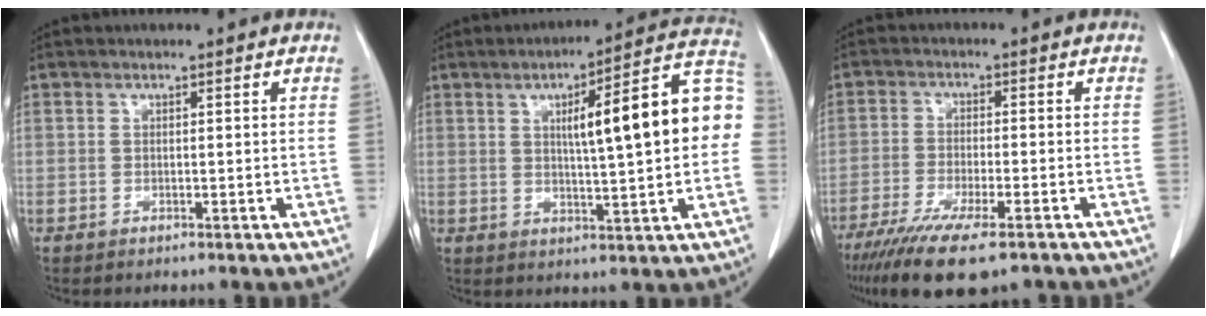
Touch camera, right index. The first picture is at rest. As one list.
[{"total": 17.1, "force": [2.3, 2.3, 16.8], "torque": [-0.226, 0.042, 0.030]}, {"total": 13.2, "force": [-9.6, 2.2, 8.7], "torque": [-0.151, -0.032, -0.154]}]